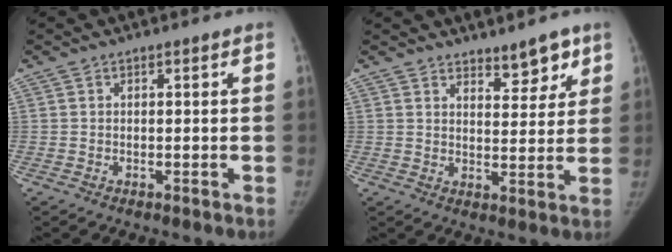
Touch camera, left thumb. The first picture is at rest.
{"total": 5.4, "force": [4.1, 2.4, 2.7], "torque": [-0.005, -0.029, 0.059]}